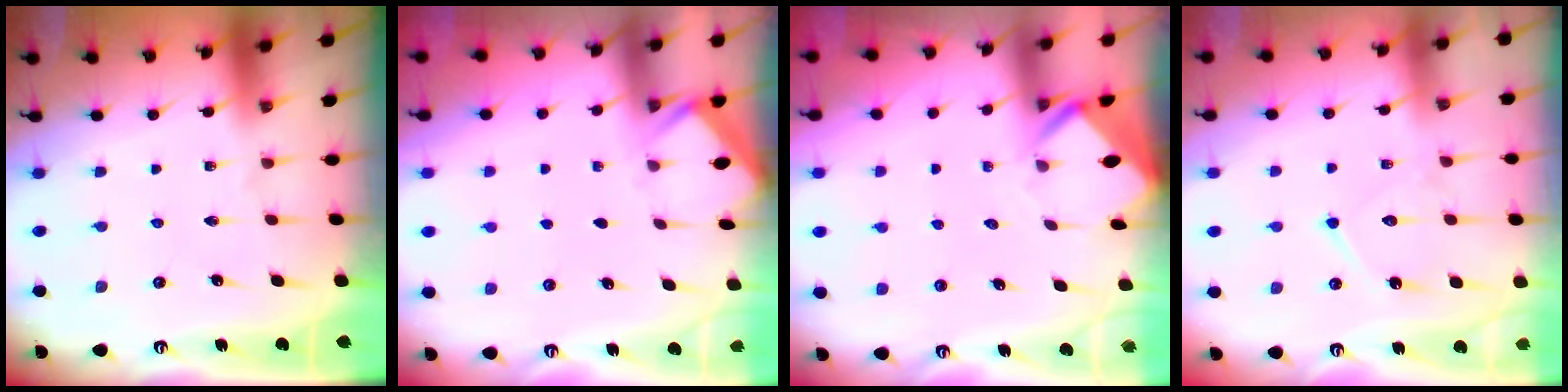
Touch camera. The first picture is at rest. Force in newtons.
{"total": 2.4, "press": 2.3, "slide": 0.4}
{"total": 2.9, "press": 2.9, "slide": 0.2}
{"total": 10.8, "press": 10.8, "slide": 0.9}